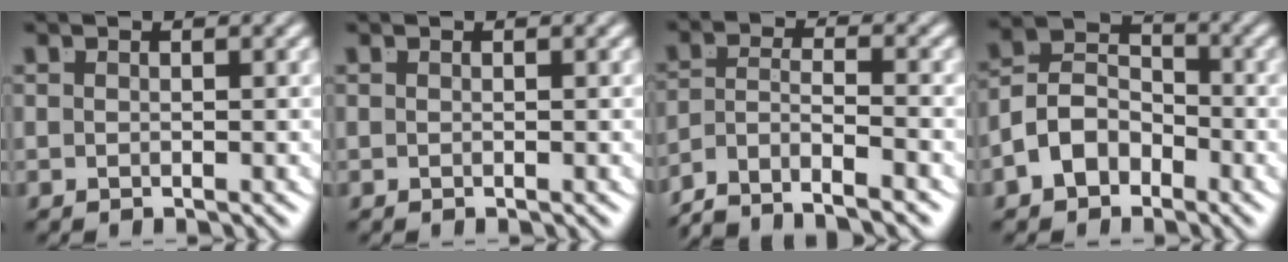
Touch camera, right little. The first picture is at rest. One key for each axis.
{"total": 0.0}
{"total": 8.0, "fx": -5.3, "fy": 4.8, "fz": 3.4, "tx": -0.074, "ty": -0.028, "tz": -0.090}
{"total": 7.0, "fx": -1.4, "fy": 5.8, "fz": 3.7, "tx": -0.080, "ty": -0.017, "tz": -0.026}